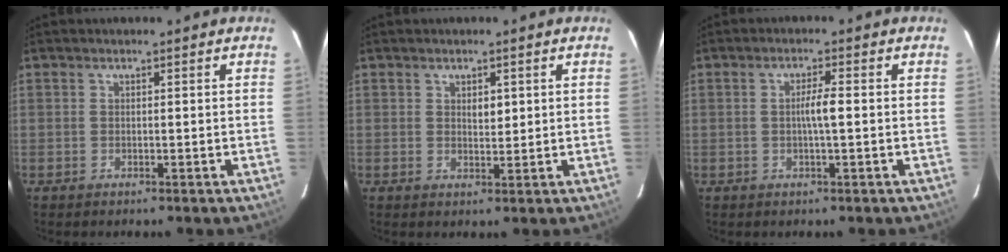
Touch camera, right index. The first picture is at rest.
{"total": 2.0, "force": [0.7, 1.0, 1.6], "torque": [-0.024, -0.002, 0.013]}
{"total": 2.9, "force": [-0.1, 0.0, 2.9], "torque": [-0.053, 0.000, -0.003]}